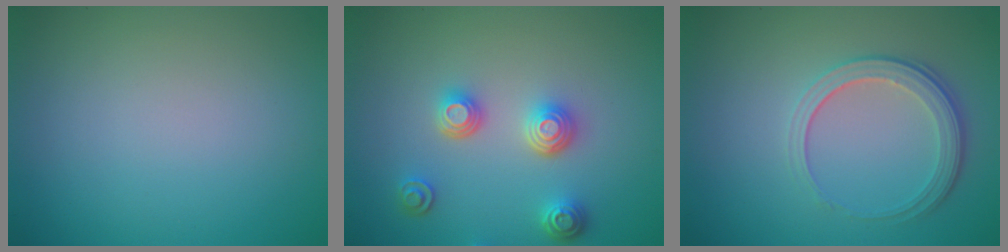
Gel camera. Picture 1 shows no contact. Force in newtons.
{"total": 3.5, "press": 3.1, "slide": 1.8}
{"total": 3.7, "press": 2.7, "slide": 2.5}